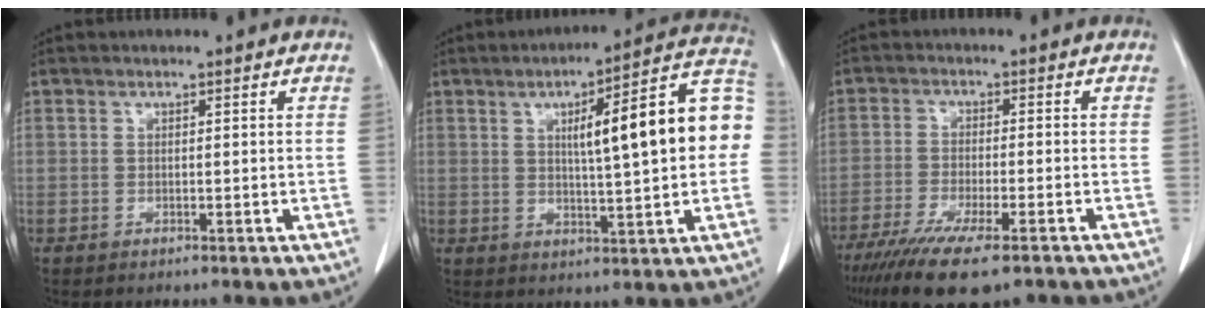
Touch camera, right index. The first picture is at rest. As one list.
[{"total": 17.1, "force": [2.3, 2.3, 16.8], "torque": [-0.226, 0.042, 0.030]}, {"total": 13.2, "force": [-9.6, 2.2, 8.7], "torque": [-0.151, -0.032, -0.154]}]